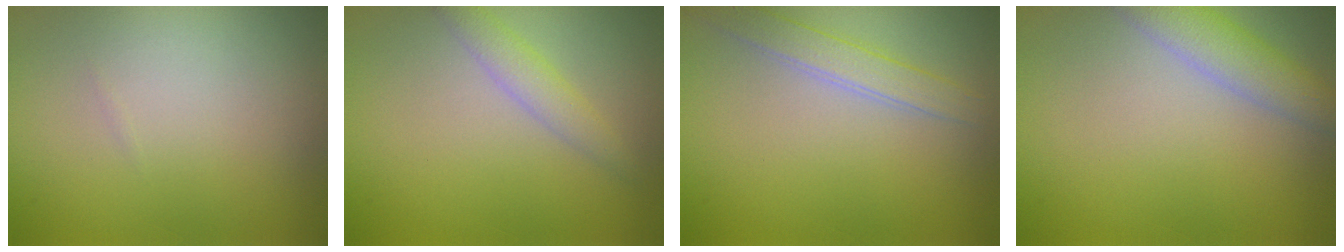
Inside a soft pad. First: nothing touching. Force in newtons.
{"total": 2.0, "press": 2.0, "slide": 0.0}
{"total": 2.3, "press": 2.3, "slide": 0.1}
{"total": 3.5, "press": 3.5, "slide": 0.2}